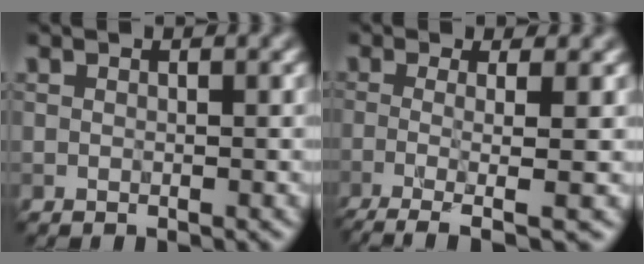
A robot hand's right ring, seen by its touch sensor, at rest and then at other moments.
{"total": 5.3, "force": [-1.4, 1.3, 4.9], "torque": [-0.080, -0.013, -0.036]}